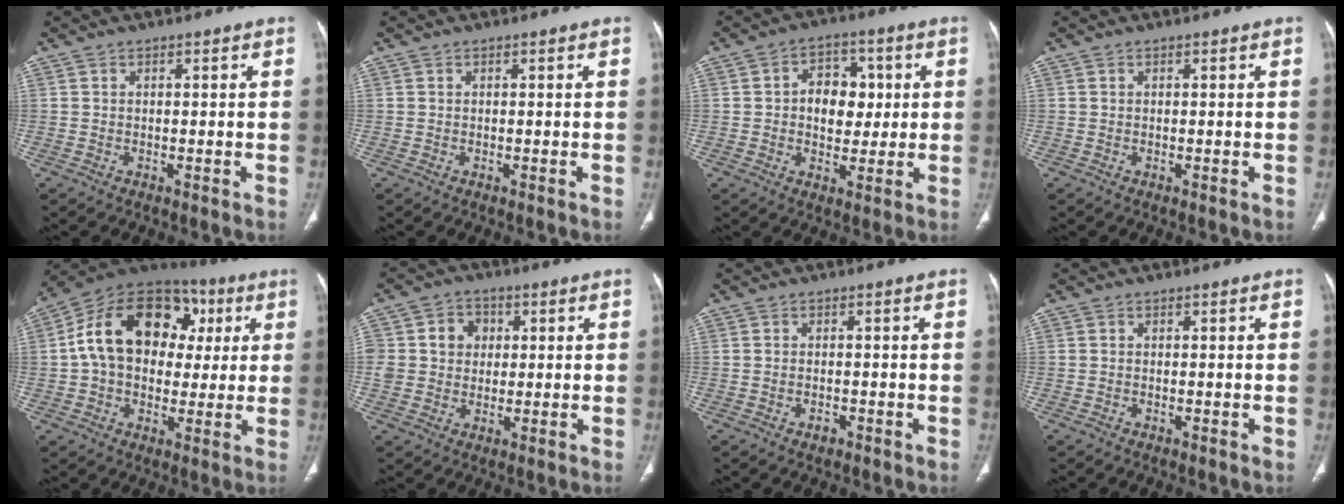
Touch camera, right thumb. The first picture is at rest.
{"total": 0.0}
{"total": 8.9, "force": [1.1, 6.6, 5.9], "torque": [-0.039, 0.007, 0.014]}
{"total": 0.0}
{"total": 21.0, "force": [3.8, 15.0, 14.2], "torque": [-0.206, 0.031, 0.052]}
{"total": 9.5, "force": [1.8, 8.4, 4.0], "torque": [-0.047, 0.010, 0.032]}
{"total": 1.5, "force": [-0.8, 0.9, 0.8], "torque": [-0.013, 0.006, -0.011]}
{"total": 0.0}